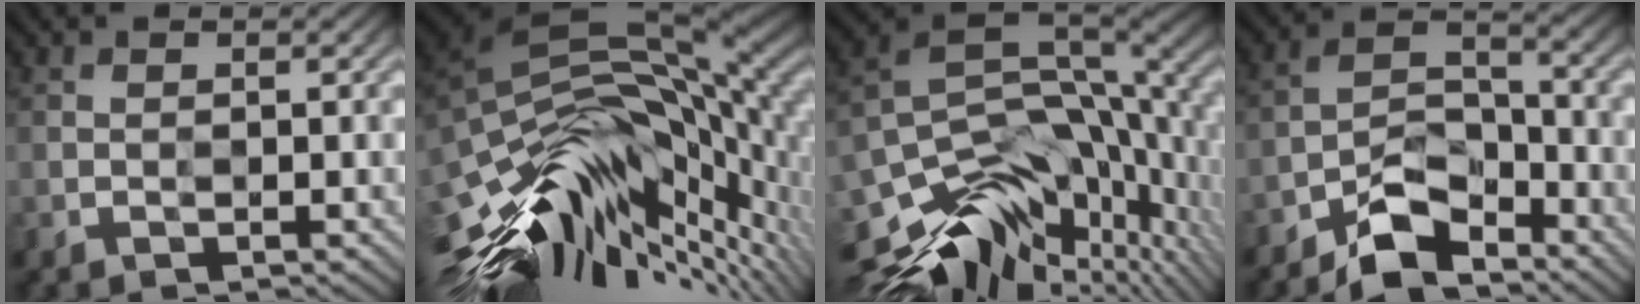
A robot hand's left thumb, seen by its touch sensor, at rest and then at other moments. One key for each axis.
{"total": 14.9, "fx": -3.3, "fy": 7.2, "fz": 12.6, "tx": -0.262, "ty": -0.008, "tz": -0.053}
{"total": 13.8, "fx": -5.2, "fy": 8.4, "fz": 9.7, "tx": -0.206, "ty": -0.030, "tz": -0.076}
{"total": 6.8, "fx": -5.6, "fy": 2.6, "fz": 2.9, "tx": -0.042, "ty": 0.013, "tz": -0.119}